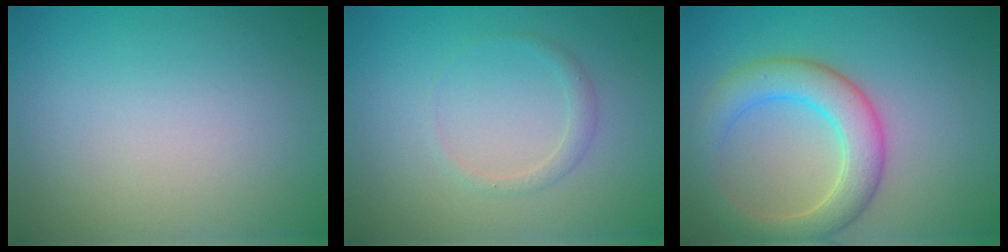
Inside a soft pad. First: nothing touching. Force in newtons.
{"total": 1.2, "press": 1.2, "slide": 0.0}
{"total": 5.2, "press": 5.2, "slide": 0.1}